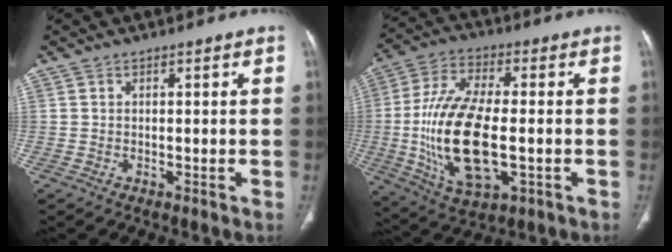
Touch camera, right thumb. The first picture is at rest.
{"total": 20.1, "force": [-2.5, 9.2, 17.7], "torque": [-0.354, 0.004, -0.034]}